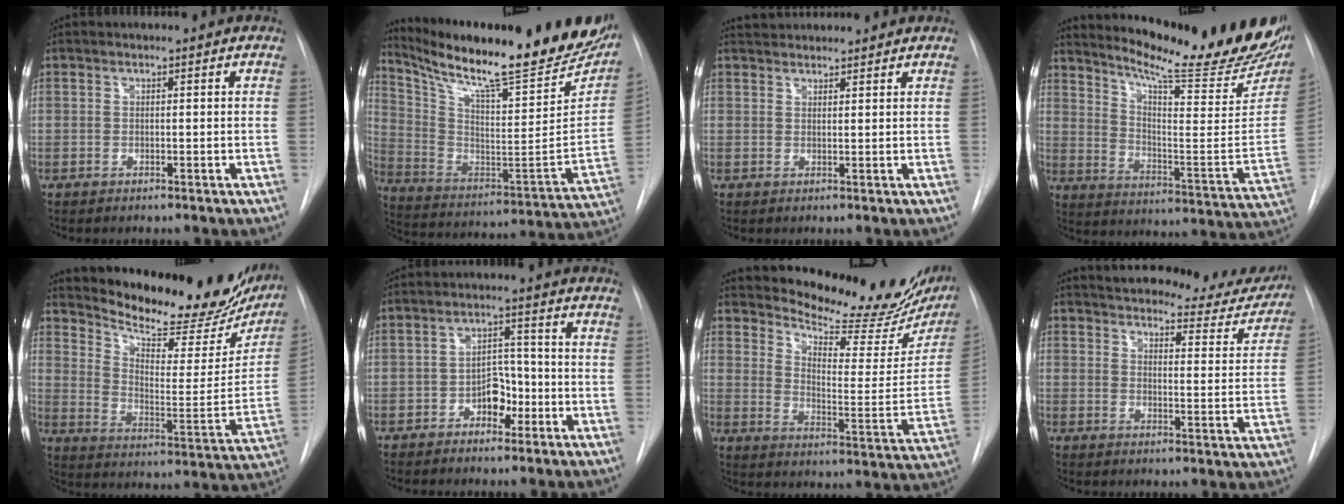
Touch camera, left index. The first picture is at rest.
{"total": 30.5, "force": [24.6, 4.9, 17.4], "torque": [-0.289, -0.056, 0.352]}
{"total": 4.9, "force": [4.7, 0.9, 0.8], "torque": [-0.013, 0.037, 0.070]}
{"total": 26.0, "force": [22.2, 2.6, 13.4], "torque": [-0.208, -0.089, 0.292]}
{"total": 24.3, "force": [21.8, 6.3, 8.7], "torque": [-0.131, -0.060, 0.289]}
{"total": 5.1, "force": [-2.4, 3.1, 3.2], "torque": [-0.047, 0.016, -0.041]}
{"total": 21.1, "force": [19.2, 4.4, 7.5], "torque": [-0.107, -0.083, 0.245]}
{"total": 19.1, "force": [17.8, 4.4, 5.3], "torque": [-0.064, -0.041, 0.211]}